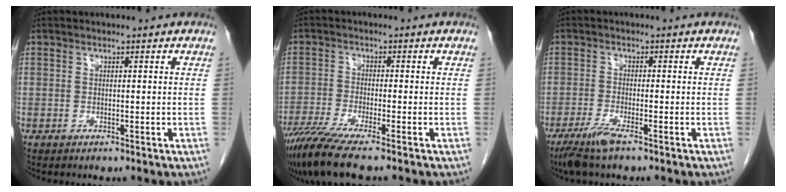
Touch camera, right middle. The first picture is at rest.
{"total": 7.7, "force": [-6.0, -0.5, 4.8], "torque": [-0.083, -0.024, -0.108]}
{"total": 4.3, "force": [-3.0, 0.2, 3.1], "torque": [-0.070, -0.013, -0.060]}